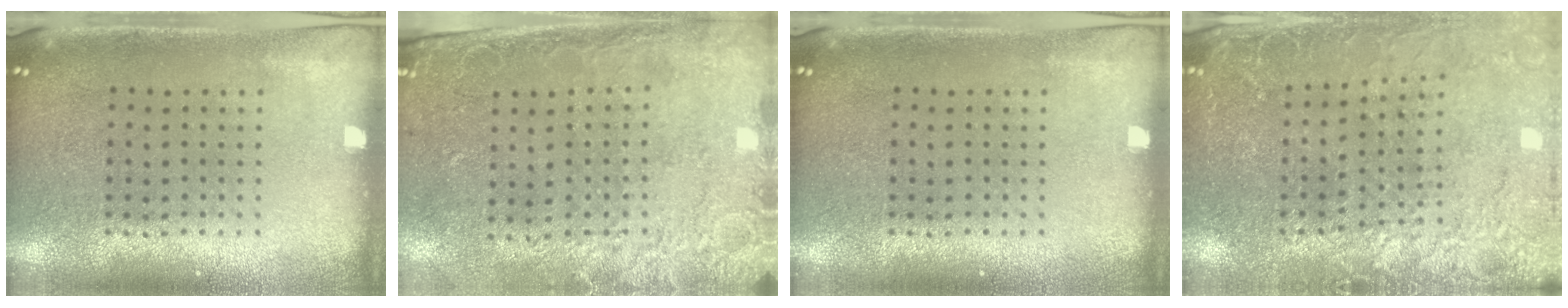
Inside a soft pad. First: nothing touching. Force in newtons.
{"total": 2.5, "press": 1.9, "slide": 1.6}
{"total": 0.0}
{"total": 2.7, "press": 2.7, "slide": 0.3}